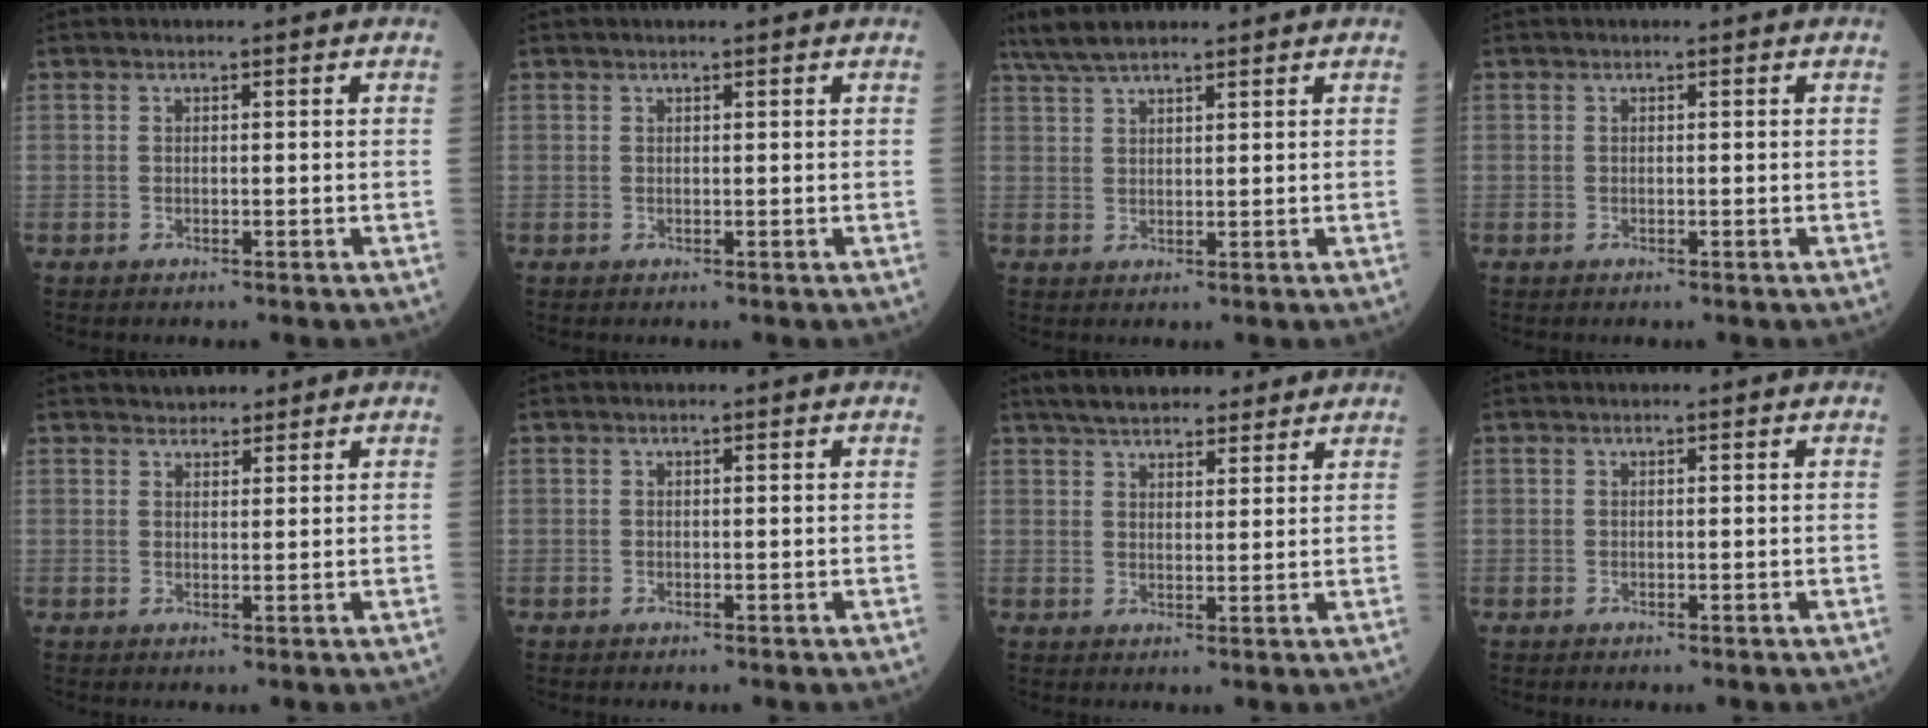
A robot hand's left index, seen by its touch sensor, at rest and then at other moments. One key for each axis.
{"total": 0.9, "fx": 0.8, "fy": -0.1, "fz": 0.5, "tx": -0.010, "ty": 0.009, "tz": 0.017}
{"total": 5.9, "fx": 5.0, "fy": 1.1, "fz": 3.0, "tx": -0.065, "ty": 0.028, "tz": 0.096}
{"total": 0.0}
{"total": 2.5, "fx": 2.3, "fy": 1.1, "fz": 0.3, "tx": -0.007, "ty": 0.014, "tz": 0.035}
{"total": 0.0}
{"total": 10.8, "fx": 9.1, "fy": 3.3, "fz": 4.6, "tx": -0.061, "ty": 0.027, "tz": 0.136}
{"total": 0.0}